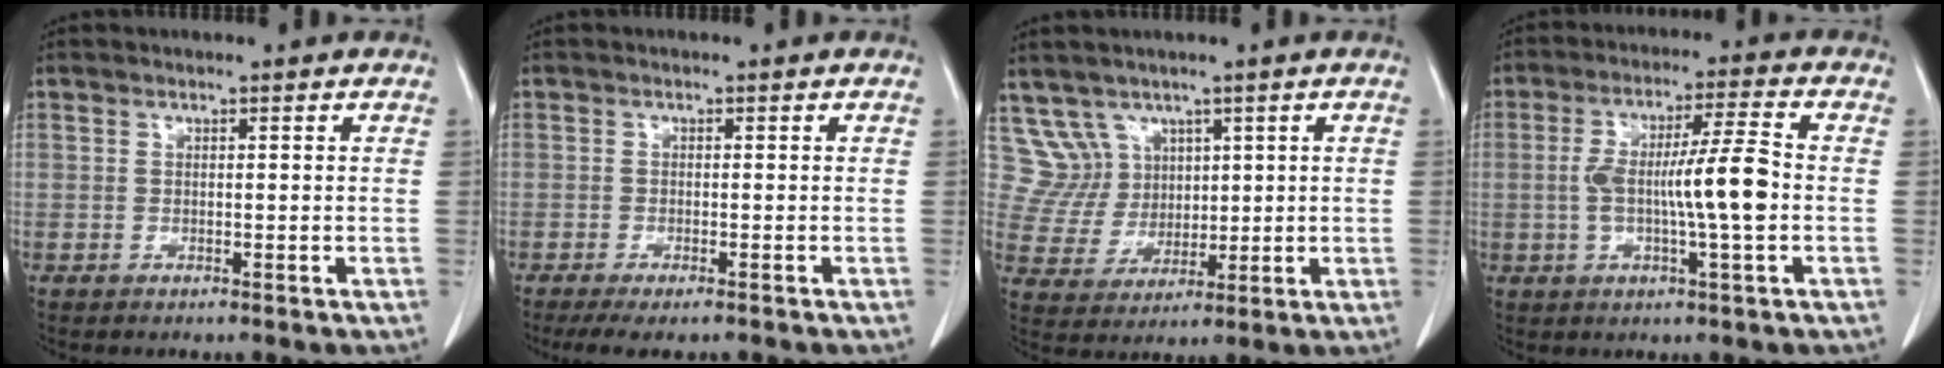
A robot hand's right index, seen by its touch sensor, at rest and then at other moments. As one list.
[{"total": 5.7, "force": [-4.6, 1.2, 3.2], "torque": [-0.043, -0.011, -0.068]}, {"total": 6.5, "force": [3.8, 5.3, -0.5], "torque": [0.004, 0.018, 0.089]}, {"total": 9.9, "force": [-1.0, 0.3, 9.9], "torque": [-0.180, 0.011, -0.019]}]